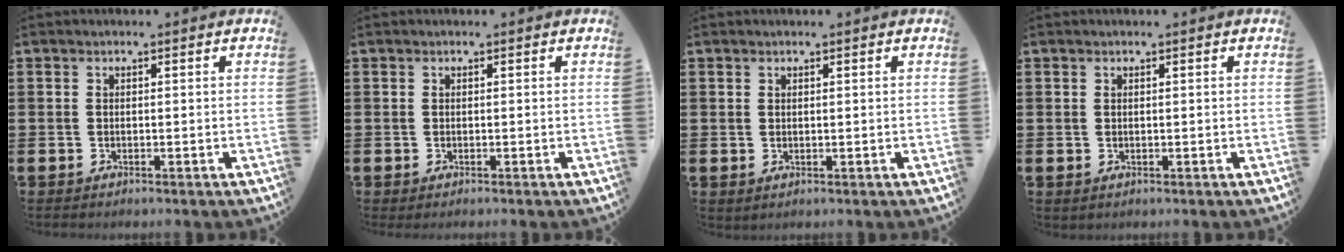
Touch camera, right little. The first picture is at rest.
{"total": 0.0}
{"total": 0.0}
{"total": 0.0}